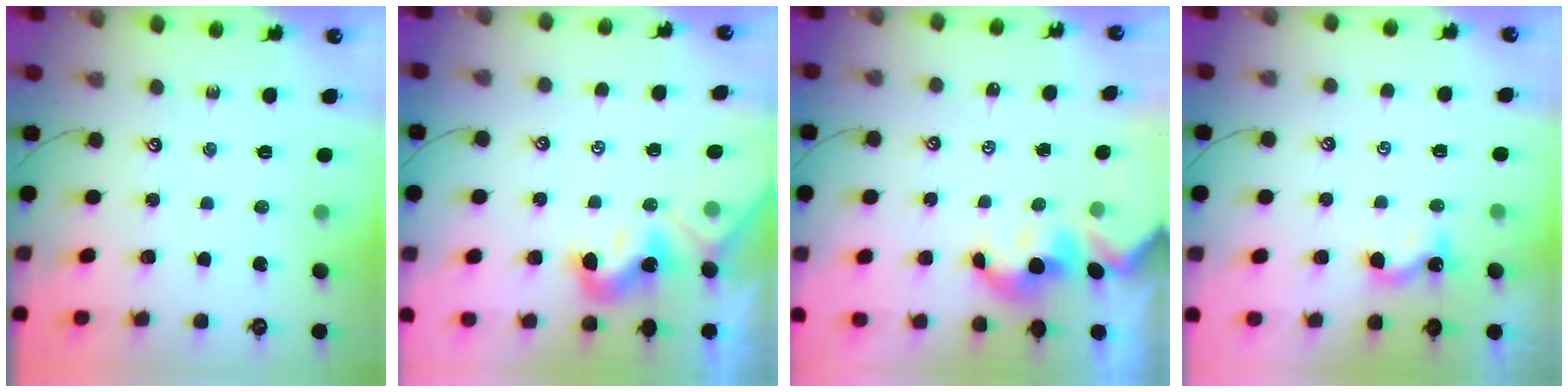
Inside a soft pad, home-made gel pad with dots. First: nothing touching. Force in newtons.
{"total": 2.0, "press": 2.0, "slide": 0.5}
{"total": 1.8, "press": 1.8, "slide": 0.2}
{"total": 1.7, "press": 1.7, "slide": 0.2}